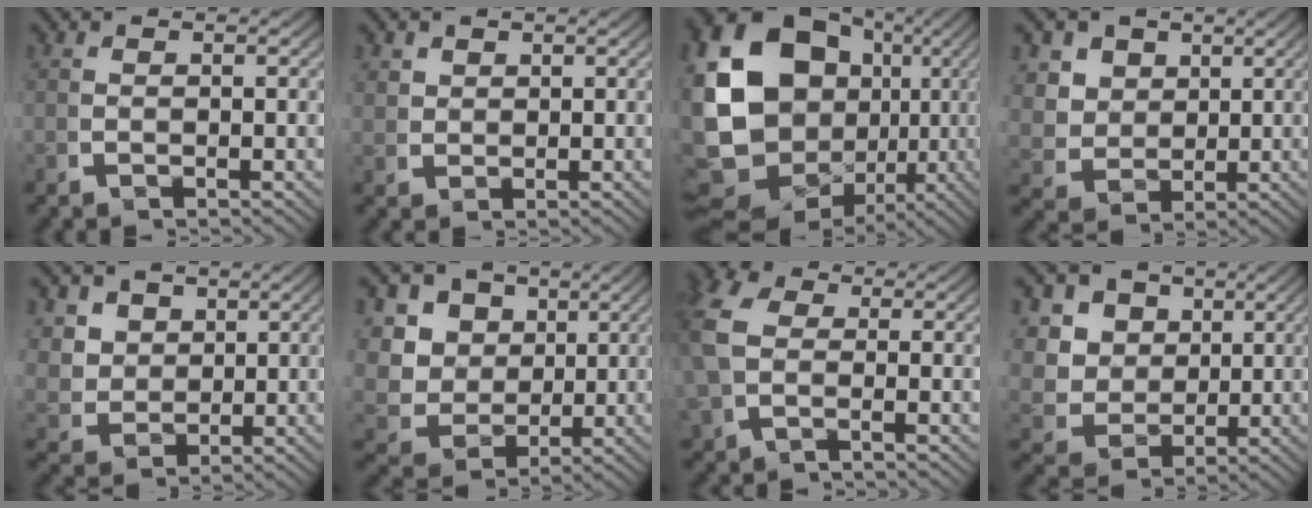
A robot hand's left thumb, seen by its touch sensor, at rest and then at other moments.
{"total": 1.6, "force": [1.4, 0.8, 0.4], "torque": [-0.006, -0.002, 0.034]}
{"total": 18.5, "force": [0.4, 13.8, 12.3], "torque": [-0.287, -0.055, 0.033]}
{"total": 6.9, "force": [1.8, 5.6, 3.5], "torque": [-0.090, -0.032, 0.043]}
{"total": 5.6, "force": [1.8, 4.5, 2.9], "torque": [-0.073, -0.031, 0.045]}
{"total": 12.1, "force": [1.2, 10.3, 6.2], "torque": [-0.149, -0.037, 0.019]}
{"total": 5.5, "force": [0.8, 3.9, 3.8], "torque": [-0.108, -0.001, 0.011]}
{"total": 10.7, "force": [1.4, 9.1, 5.6], "torque": [-0.134, -0.033, 0.024]}